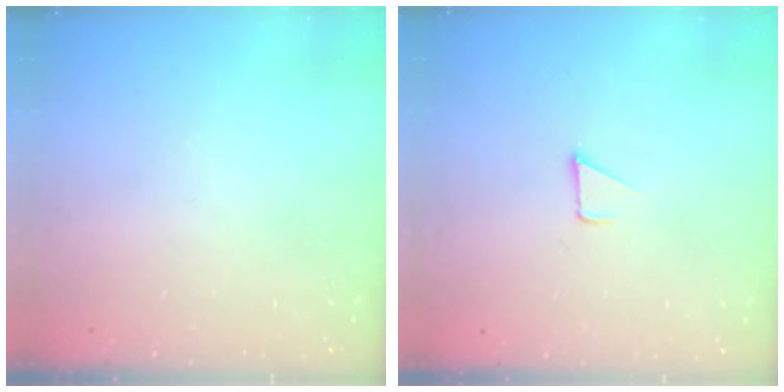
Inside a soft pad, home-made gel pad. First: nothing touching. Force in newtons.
{"total": 1.2, "press": 1.2, "slide": 0.1}